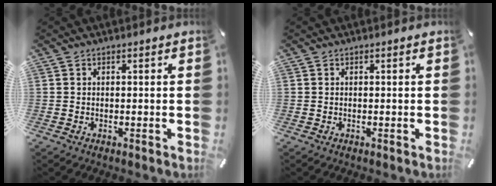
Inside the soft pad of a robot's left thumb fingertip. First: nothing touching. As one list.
[{"total": 0.0}]